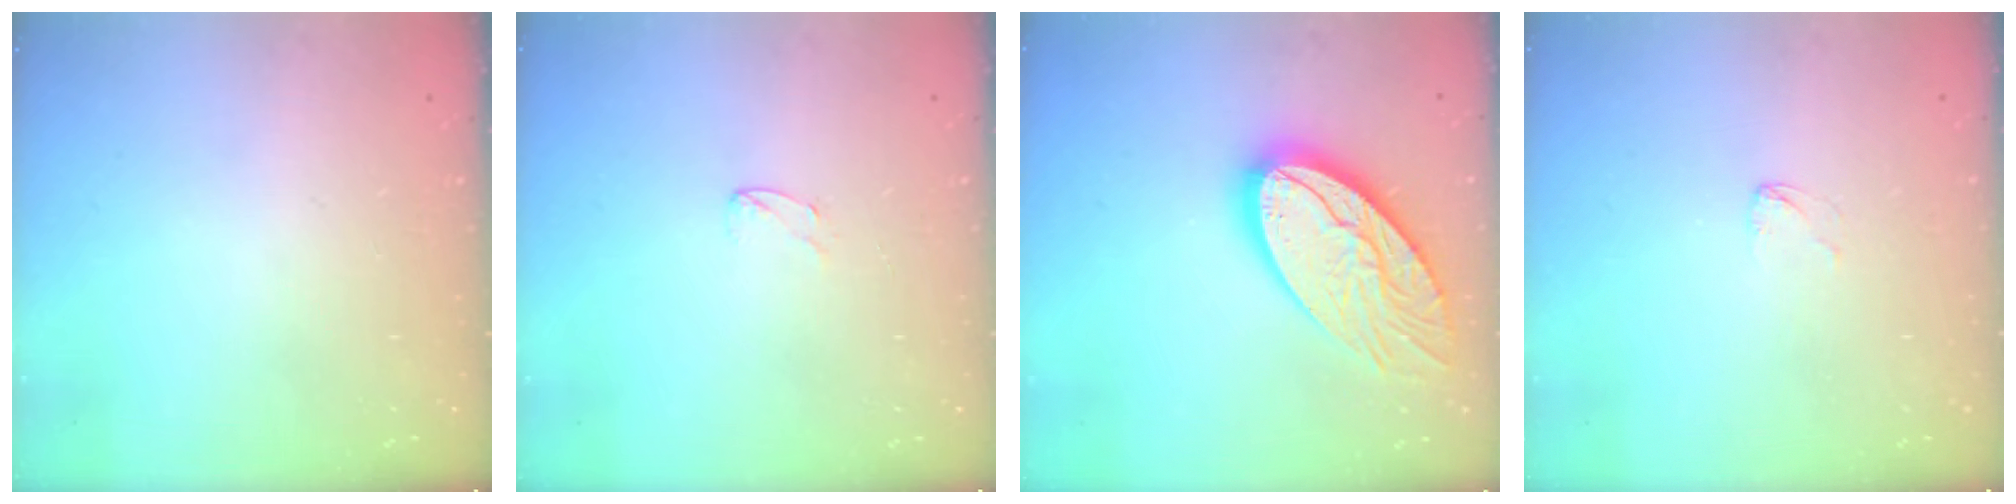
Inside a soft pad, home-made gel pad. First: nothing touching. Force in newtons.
{"total": 3.9, "press": 3.8, "slide": 0.3}
{"total": 22.2, "press": 22.1, "slide": 2.3}
{"total": 2.7, "press": 2.7, "slide": 0.2}